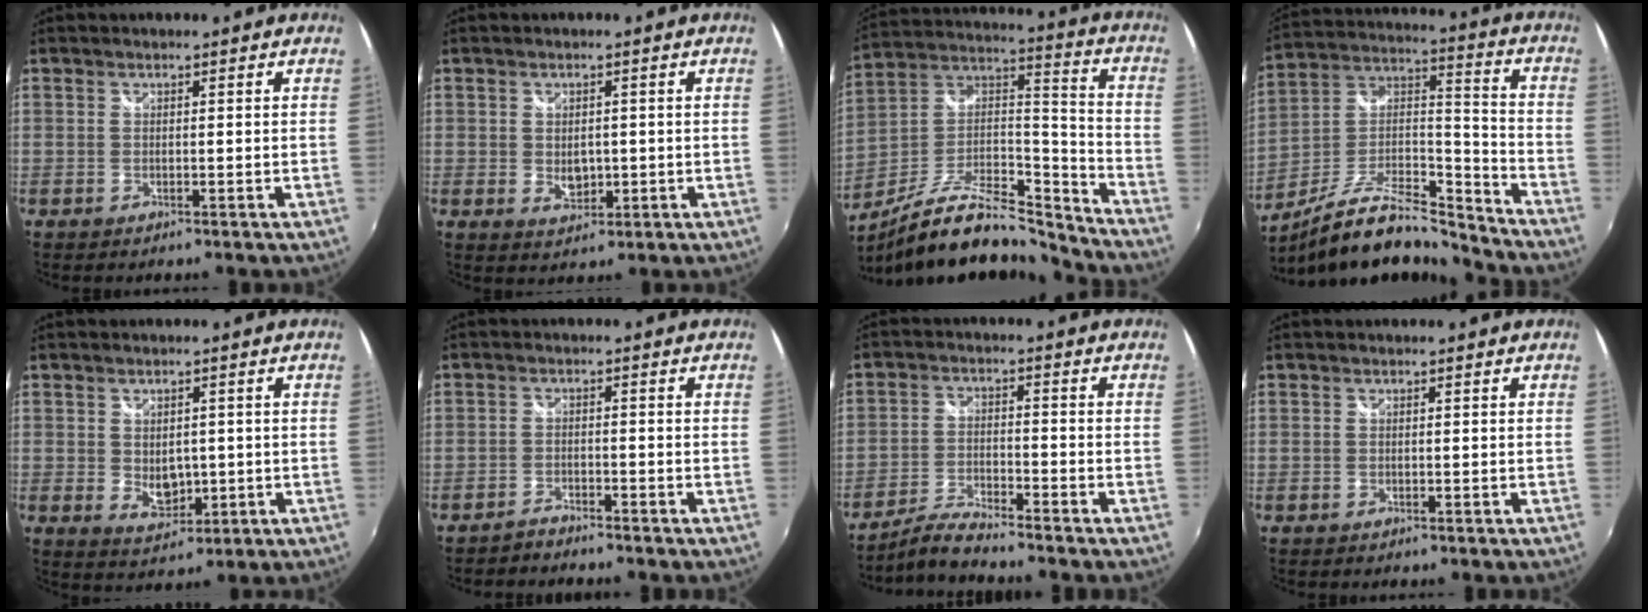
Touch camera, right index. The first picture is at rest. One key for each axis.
{"total": 3.9, "fx": -0.1, "fy": 2.9, "fz": 2.6, "tx": -0.040, "ty": -0.005, "tz": 0.002}
{"total": 18.2, "fx": -14.5, "fy": 5.1, "fz": 9.7, "tx": -0.184, "ty": 0.014, "tz": -0.256}
{"total": 16.2, "fx": -13.2, "fy": 4.2, "fz": 8.5, "tx": -0.166, "ty": 0.016, "tz": -0.234}
{"total": 5.3, "fx": 0.1, "fy": 3.9, "fz": 3.6, "tx": -0.058, "ty": -0.008, "tz": 0.011}
{"total": 2.3, "fx": -2.2, "fy": 0.3, "fz": 0.3, "tx": -0.017, "ty": 0.000, "tz": -0.043}
{"total": 5.5, "fx": -5.2, "fy": -0.5, "fz": 1.7, "tx": -0.049, "ty": 0.002, "tz": -0.103}
{"total": 0.0}